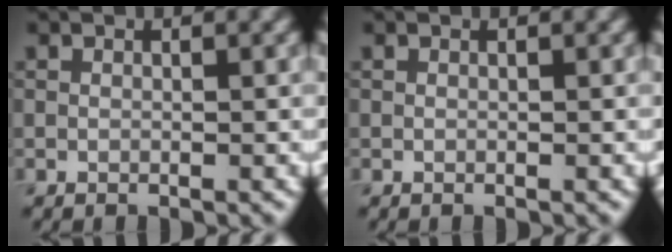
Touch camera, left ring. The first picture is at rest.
{"total": 0.0}